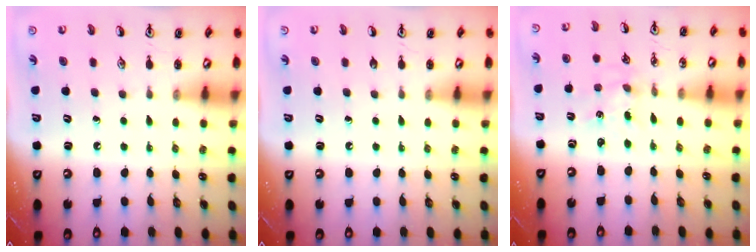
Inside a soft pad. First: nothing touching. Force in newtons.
{"total": 0.0}
{"total": 0.7, "press": 0.7, "slide": 0.1}